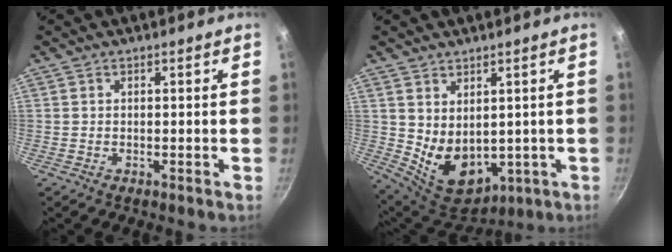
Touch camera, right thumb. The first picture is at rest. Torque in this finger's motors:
{"motor_torque": [-0.63, 0.87, 0.71, 0.71, 0.09]}